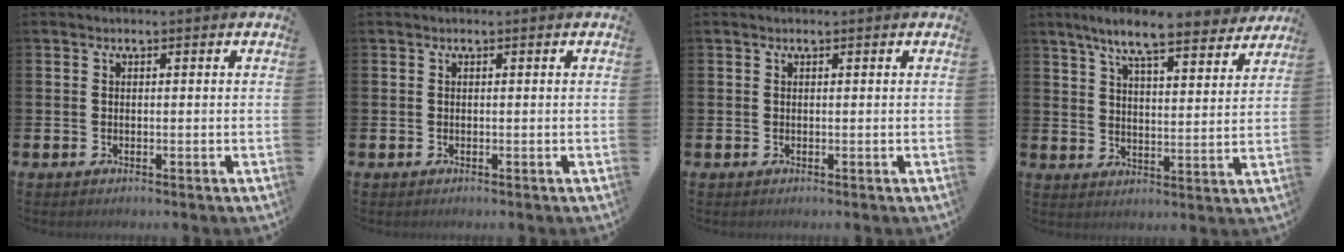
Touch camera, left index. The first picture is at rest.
{"total": 0.0}
{"total": 0.0}
{"total": 8.7, "force": [7.8, 1.2, 3.6], "torque": [-0.070, -0.047, 0.133]}